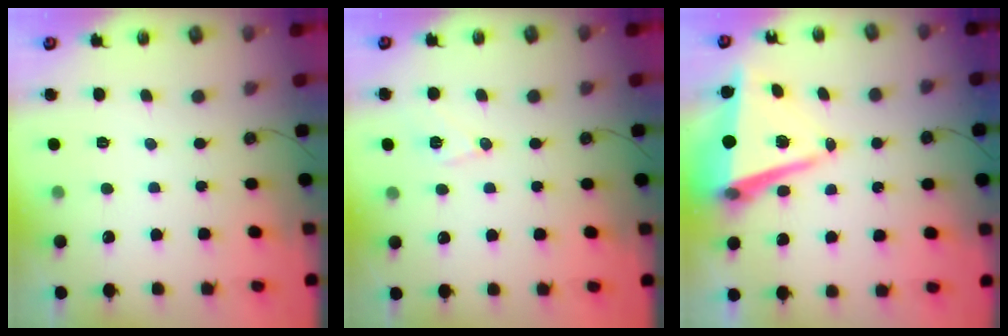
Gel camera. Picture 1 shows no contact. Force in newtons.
{"total": 7.1, "press": 6.3, "slide": 3.2}
{"total": 10.4, "press": 9.9, "slide": 3.4}